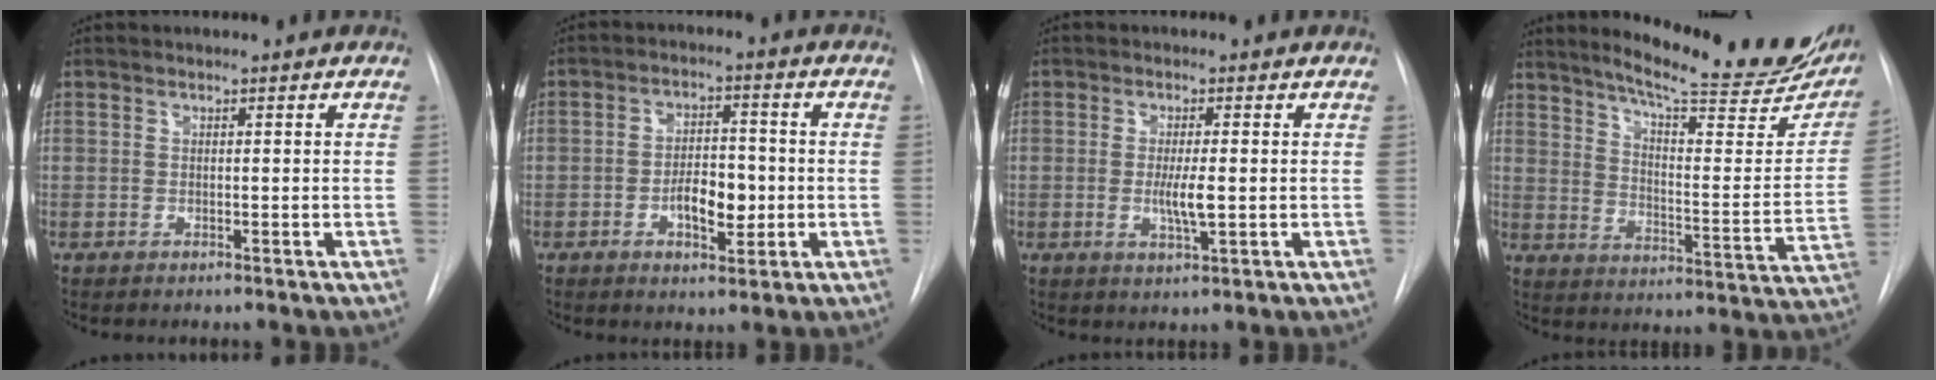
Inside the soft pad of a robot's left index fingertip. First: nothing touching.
{"total": 6.7, "force": [-2.0, 3.0, 5.6], "torque": [-0.098, 0.003, -0.027]}
{"total": 4.0, "force": [-0.8, 0.5, 3.9], "torque": [-0.073, -0.010, -0.010]}
{"total": 24.4, "force": [20.3, 3.3, 13.1], "torque": [-0.186, -0.064, 0.258]}